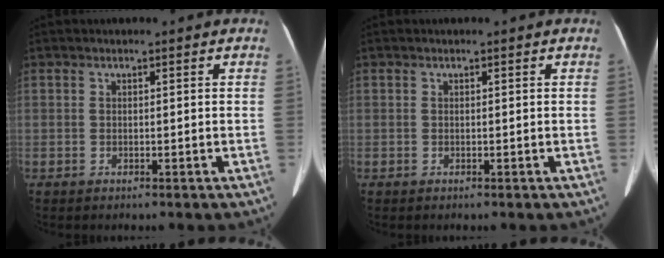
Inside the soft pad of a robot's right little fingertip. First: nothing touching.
{"total": 0.0}